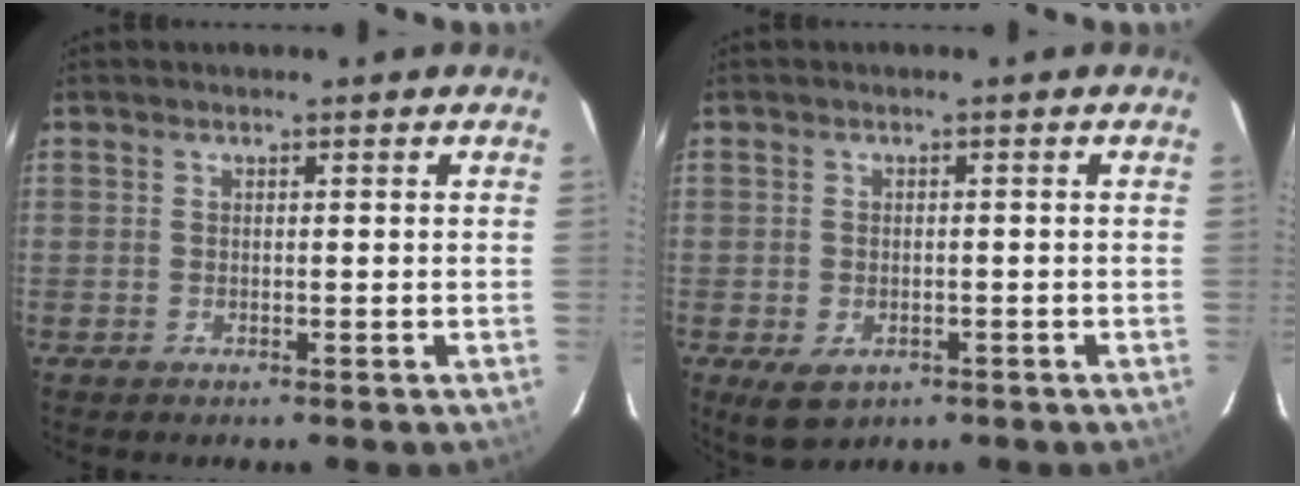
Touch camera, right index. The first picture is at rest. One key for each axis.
{"total": 4.9, "fx": -2.4, "fy": 3.1, "fz": 2.9, "tx": -0.060, "ty": -0.013, "tz": -0.035}